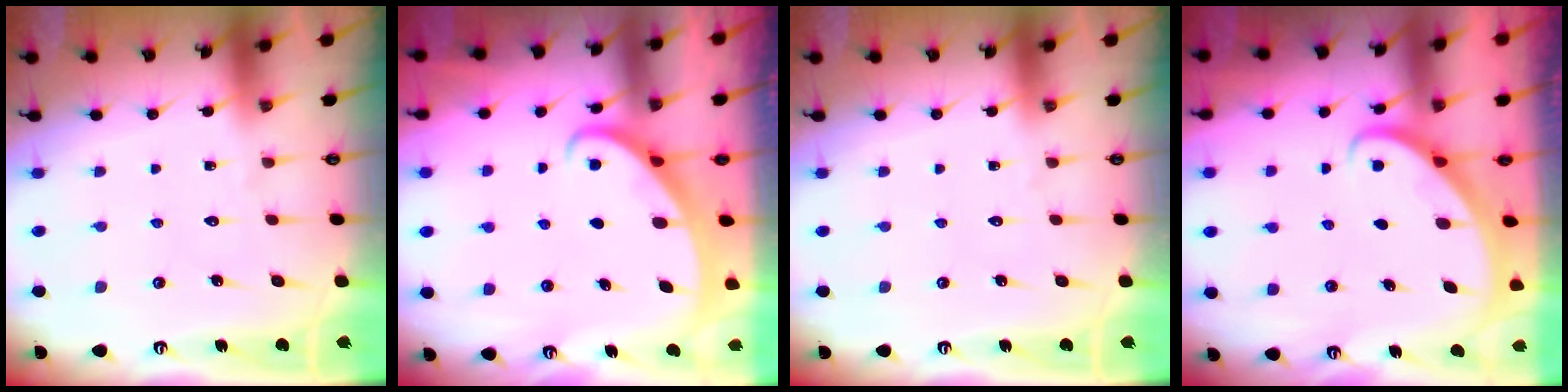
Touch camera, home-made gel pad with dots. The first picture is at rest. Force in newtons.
{"total": 2.2, "press": 2.2, "slide": 0.2}
{"total": 0.0}
{"total": 2.7, "press": 2.7, "slide": 0.2}